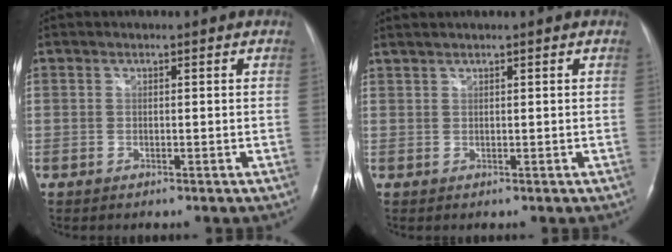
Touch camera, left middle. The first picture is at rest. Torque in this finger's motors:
{"motor_torque": [0.05, -0.27, 0.55, 0.15]}